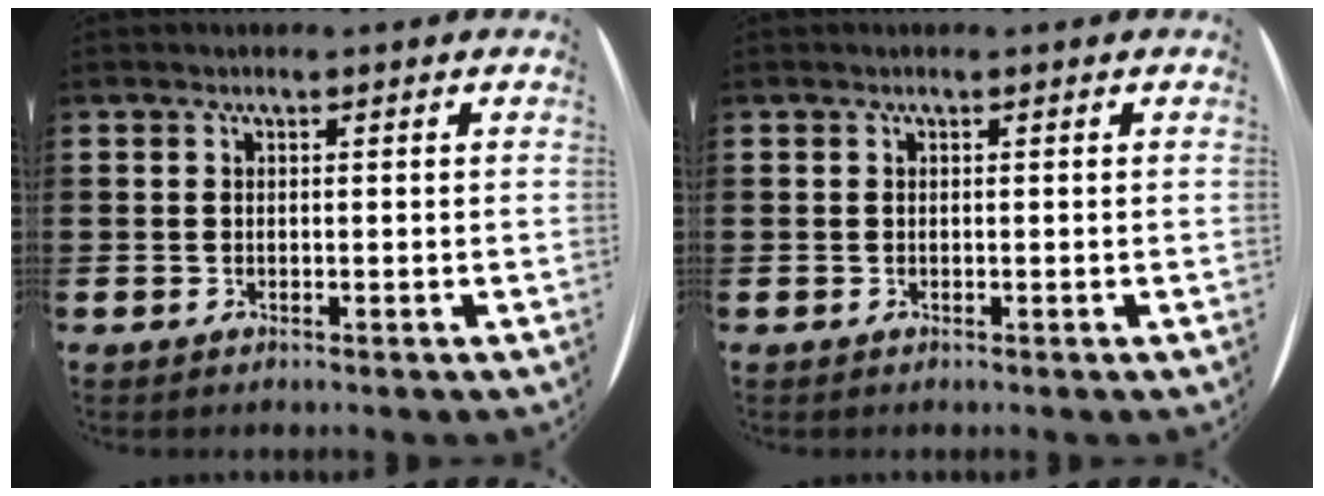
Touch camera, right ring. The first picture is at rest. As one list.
[{"total": 0.0}]